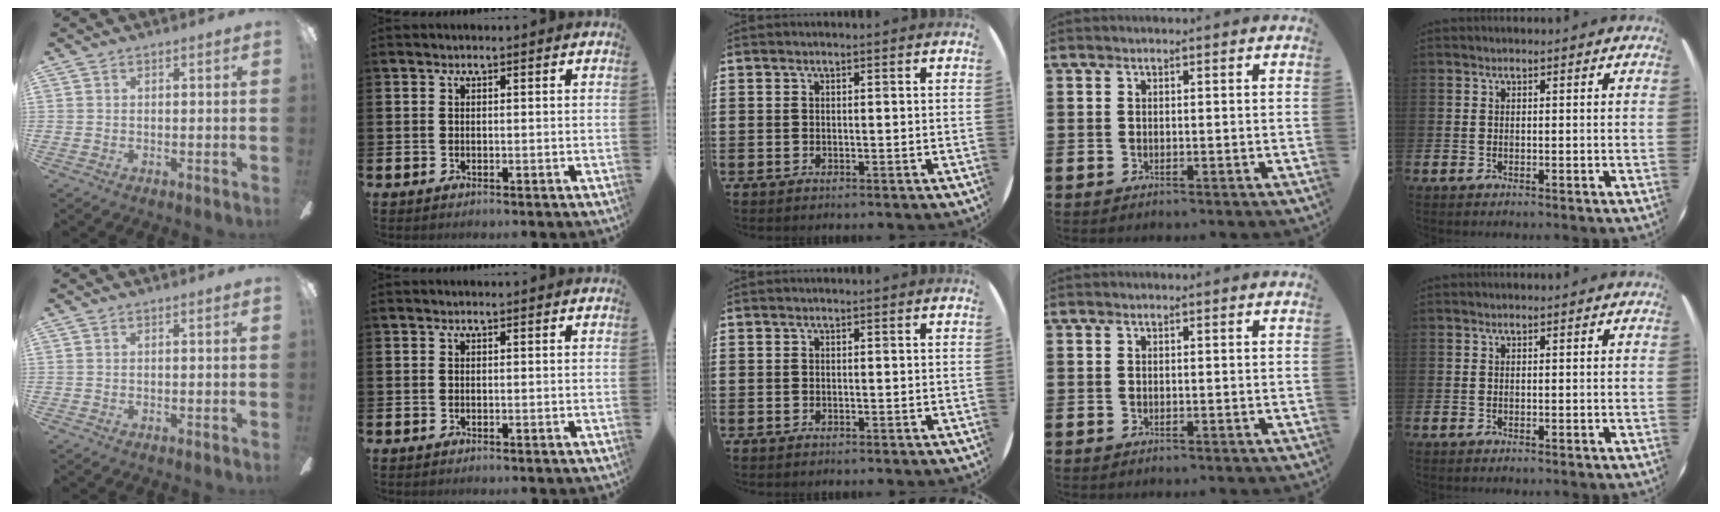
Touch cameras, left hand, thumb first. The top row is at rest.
{}